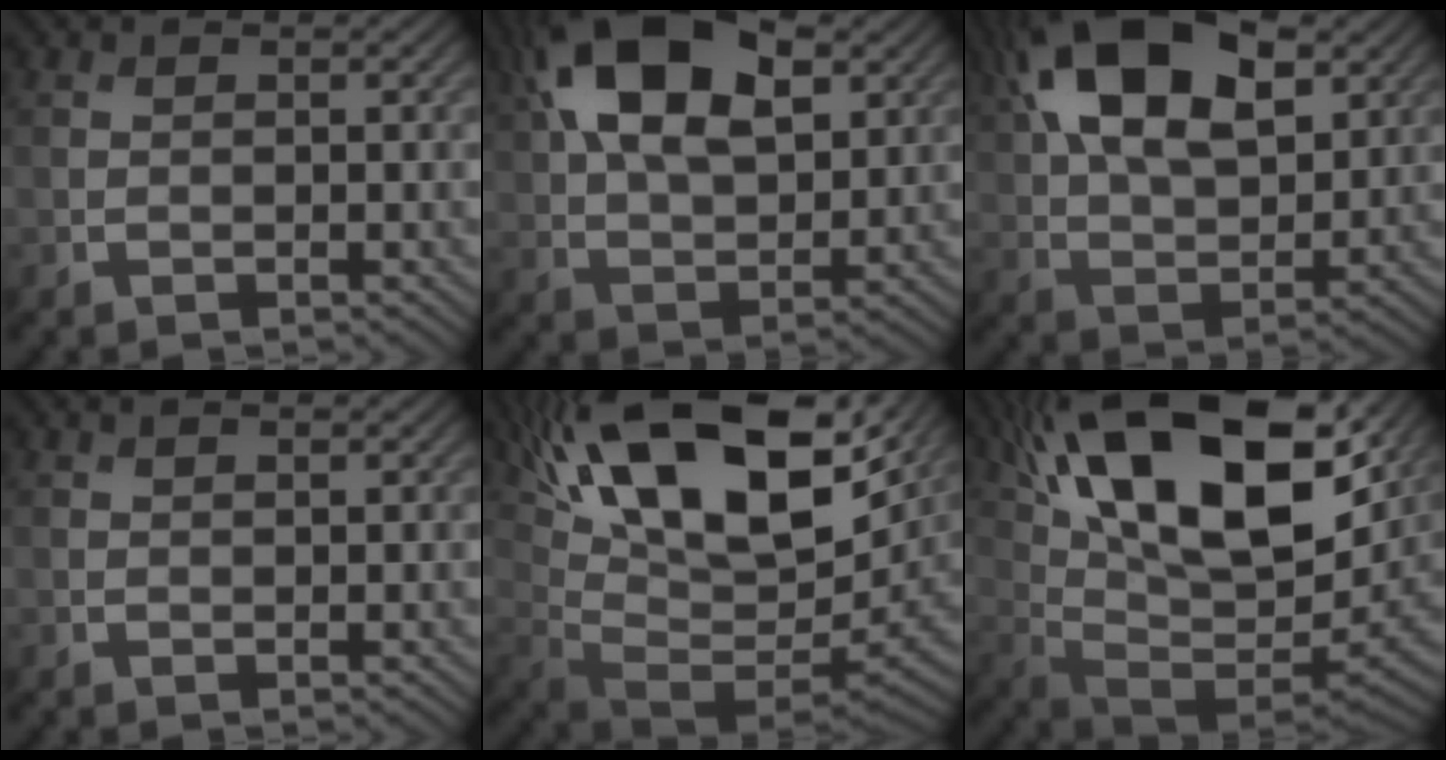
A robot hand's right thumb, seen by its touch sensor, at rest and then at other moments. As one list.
[{"total": 15.1, "force": [5.8, 8.2, 11.3], "torque": [-0.226, 0.025, 0.093]}, {"total": 16.6, "force": [6.8, 8.9, 12.3], "torque": [-0.246, 0.031, 0.102]}, {"total": 0.7, "force": [0.5, 0.1, 0.4], "torque": [-0.009, 0.002, 0.010]}, {"total": 20.3, "force": [9.9, 8.1, 15.7], "torque": [-0.290, 0.024, 0.175]}, {"total": 21.7, "force": [10.5, 9.2, 16.5], "torque": [-0.307, 0.043, 0.178]}]